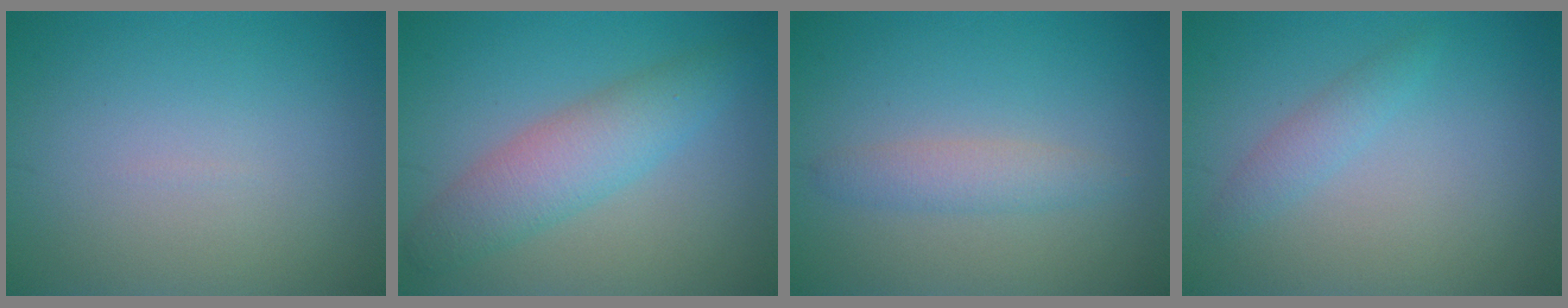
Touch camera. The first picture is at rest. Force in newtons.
{"total": 4.7, "press": 4.7, "slide": 0.2}
{"total": 2.0, "press": 2.0, "slide": 0.1}
{"total": 1.5, "press": 1.5, "slide": 0.1}